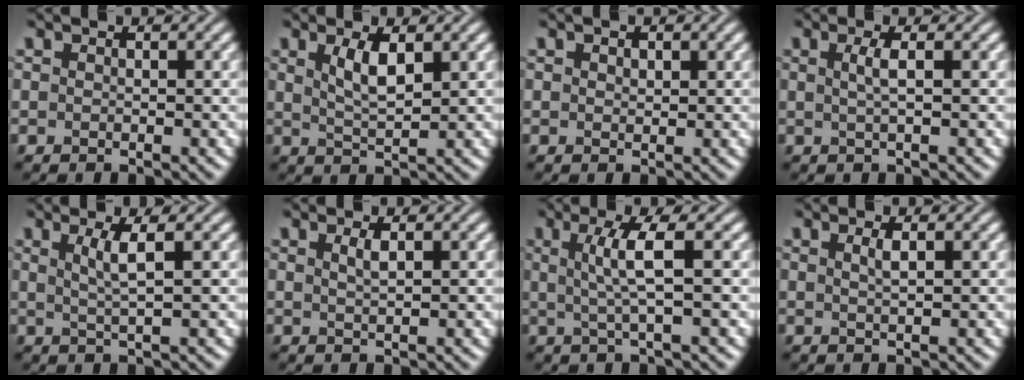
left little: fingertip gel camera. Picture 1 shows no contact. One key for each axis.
{"total": 2.8, "fx": 1.2, "fy": 0.9, "fz": 2.4, "tx": -0.049, "ty": -0.002, "tz": 0.025}
{"total": 0.8, "fx": 0.4, "fy": 0.5, "fz": 0.5, "tx": -0.008, "ty": -0.001, "tz": 0.007}
{"total": 1.8, "fx": 0.3, "fy": 0.5, "fz": 1.7, "tx": -0.034, "ty": 0.003, "tz": 0.002}
{"total": 2.5, "fx": 0.8, "fy": 0.5, "fz": 2.4, "tx": -0.042, "ty": -0.001, "tz": 0.013}
{"total": 1.2, "fx": 0.6, "fy": 0.3, "fz": 1.0, "tx": -0.017, "ty": 0.002, "tz": 0.009}
{"total": 3.6, "fx": 0.5, "fy": 0.6, "fz": 3.5, "tx": -0.068, "ty": -0.001, "tz": 0.011}
{"total": 1.3, "fx": 0.5, "fy": 0.4, "fz": 1.1, "tx": -0.018, "ty": 0.003, "tz": 0.007}